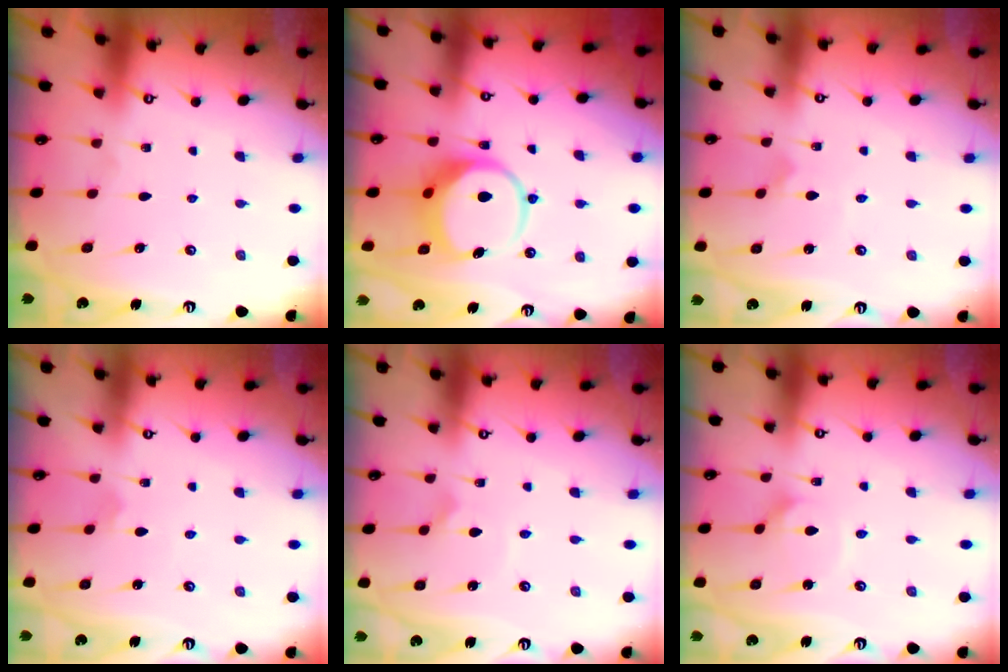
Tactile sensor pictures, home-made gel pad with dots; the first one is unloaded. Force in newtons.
{"total": 9.2, "press": 9.1, "slide": 1.1}
{"total": 1.4, "press": 1.4, "slide": 0.1}
{"total": 1.7, "press": 1.7, "slide": 0.1}
{"total": 1.6, "press": 1.6, "slide": 0.1}
{"total": 3.0, "press": 3.0, "slide": 0.2}